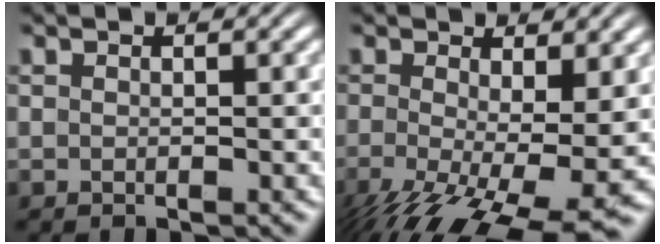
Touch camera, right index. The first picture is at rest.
{"total": 9.8, "force": [-4.9, 4.4, 7.2], "torque": [-0.134, -0.069, -0.043]}